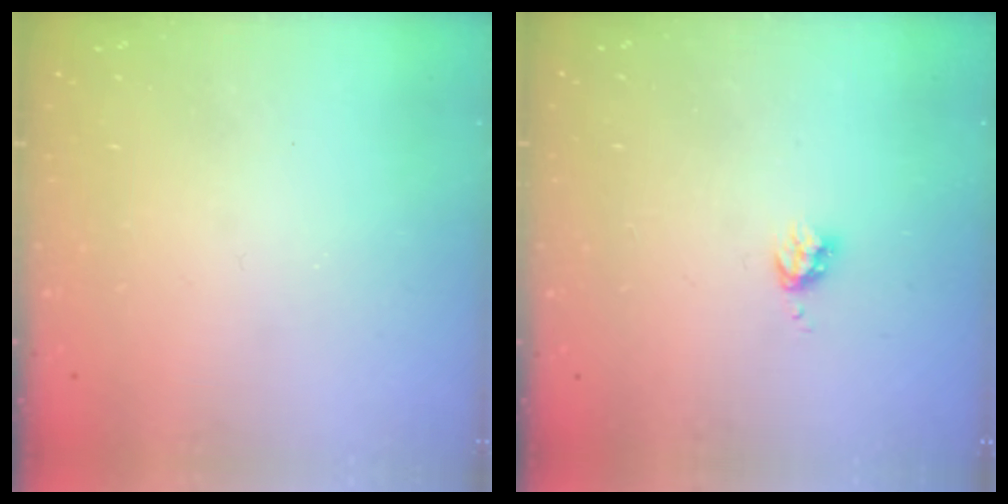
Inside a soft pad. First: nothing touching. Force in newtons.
{"total": 3.7, "press": 3.7, "slide": 0.4}